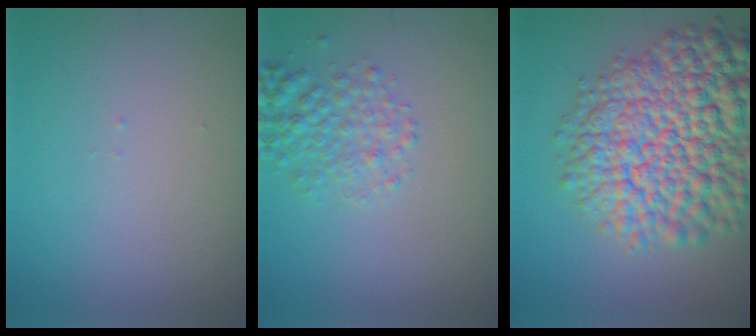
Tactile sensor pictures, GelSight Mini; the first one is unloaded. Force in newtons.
{"total": 2.9, "press": 2.9, "slide": 0.2}
{"total": 12.7, "press": 12.7, "slide": 0.5}